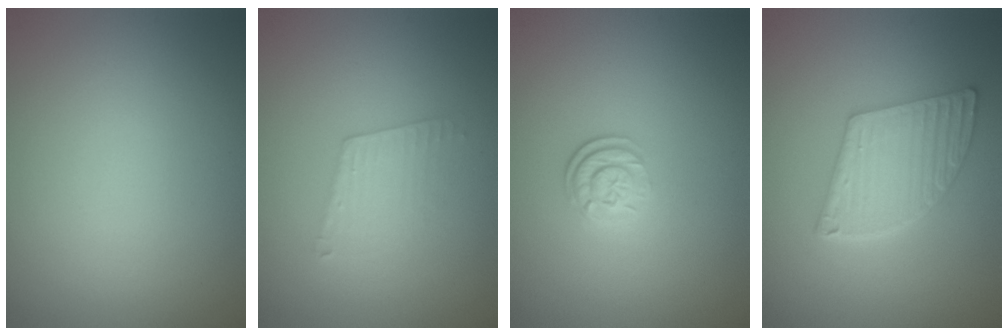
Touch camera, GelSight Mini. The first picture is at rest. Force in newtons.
{"total": 2.0, "press": 2.0, "slide": 0.1}
{"total": 2.7, "press": 2.0, "slide": 1.8}
{"total": 5.4, "press": 4.3, "slide": 3.2}